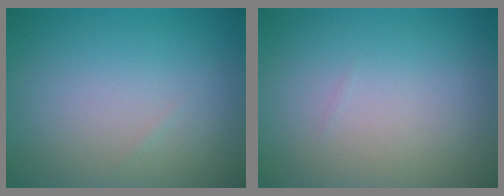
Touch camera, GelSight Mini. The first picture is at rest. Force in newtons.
{"total": 0.0}